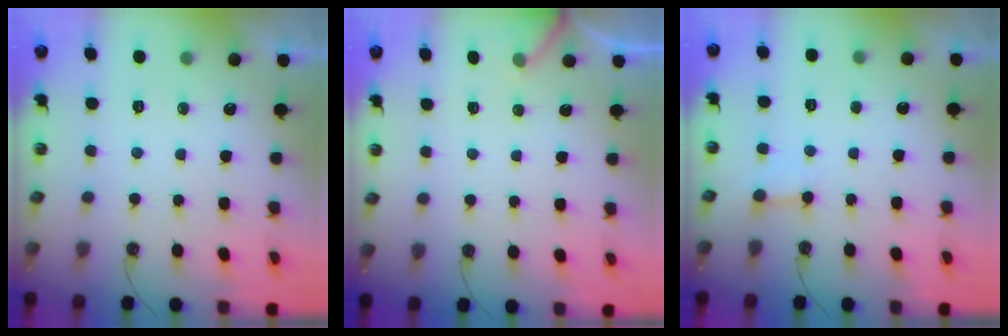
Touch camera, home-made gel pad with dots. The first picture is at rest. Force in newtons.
{"total": 4.4, "press": 4.4, "slide": 0.2}
{"total": 2.6, "press": 2.6, "slide": 0.1}